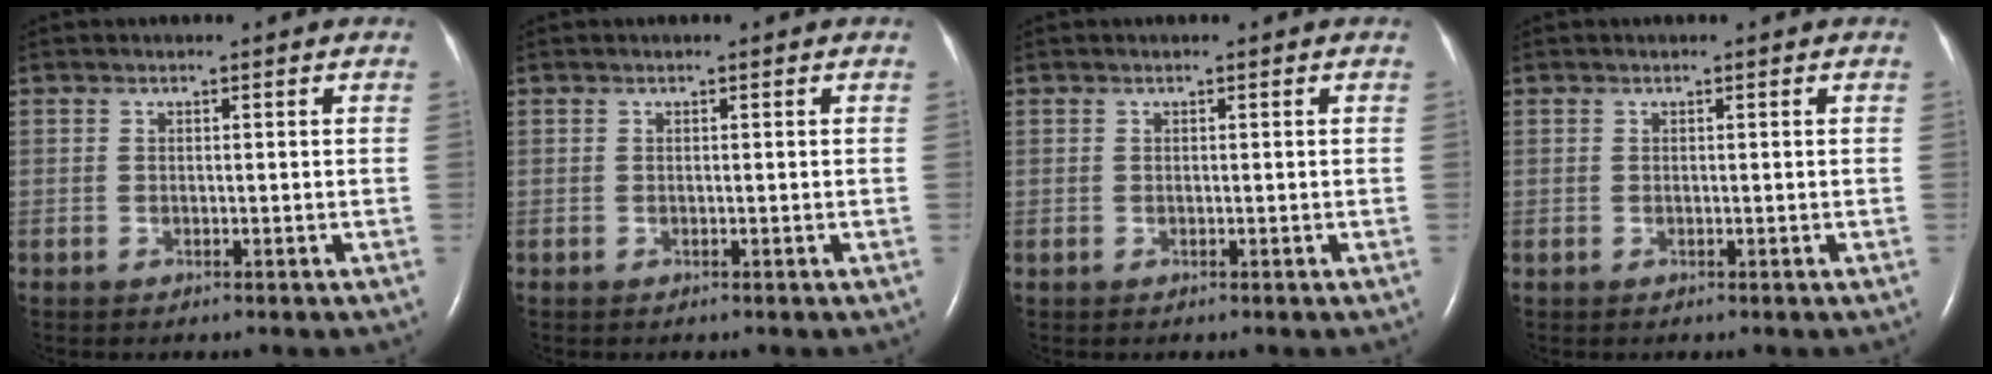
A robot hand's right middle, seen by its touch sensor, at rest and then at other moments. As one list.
[{"total": 0.0}, {"total": 0.0}, {"total": 0.0}]